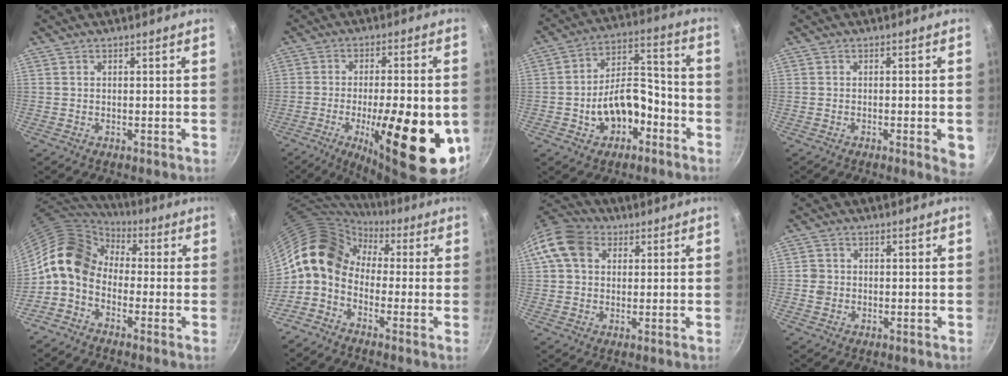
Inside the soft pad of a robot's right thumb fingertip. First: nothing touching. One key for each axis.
{"total": 22.6, "fx": -6.2, "fy": 7.4, "fz": 20.5, "tx": -0.281, "ty": 0.002, "tz": -0.083}
{"total": 13.3, "fx": -5.2, "fy": 8.5, "fz": 8.9, "tx": -0.109, "ty": 0.066, "tz": -0.078}
{"total": 4.5, "fx": -1.5, "fy": 1.1, "fz": 4.2, "tx": -0.041, "ty": 0.000, "tz": -0.019}
{"total": 11.2, "fx": -0.4, "fy": 8.5, "fz": 7.4, "tx": -0.109, "ty": 0.036, "tz": -0.032}
{"total": 11.2, "fx": 0.9, "fy": 8.5, "fz": 7.3, "tx": -0.106, "ty": 0.028, "tz": -0.011}
{"total": 9.8, "fx": 2.8, "fy": 7.7, "fz": 5.5, "tx": -0.079, "ty": 0.015, "tz": 0.032}
{"total": 2.2, "fx": -0.3, "fy": 2.1, "fz": 0.7, "tx": -0.003, "ty": 0.008, "tz": -0.006}